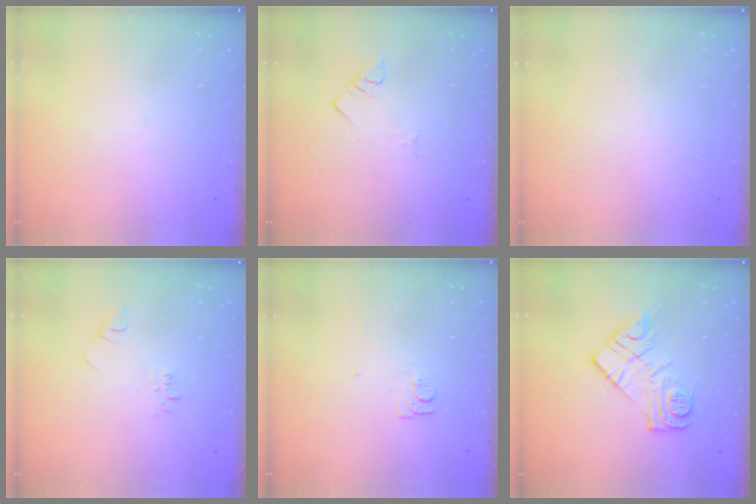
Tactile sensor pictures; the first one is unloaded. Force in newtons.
{"total": 2.8, "press": 2.8, "slide": 0.4}
{"total": 1.6, "press": 1.6, "slide": 0.1}
{"total": 3.6, "press": 3.6, "slide": 0.6}
{"total": 5.9, "press": 5.9, "slide": 0.5}
{"total": 13.2, "press": 13.2, "slide": 0.9}